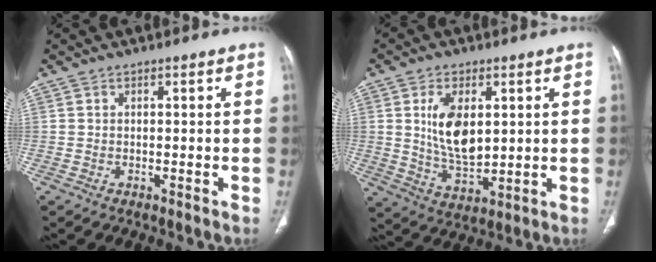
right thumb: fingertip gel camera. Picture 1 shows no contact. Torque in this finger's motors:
{"motor_torque": [2.19, 2.13, 1.25, -0.91, 0.13]}